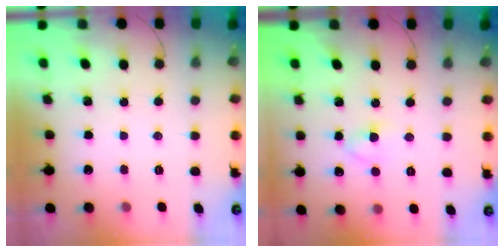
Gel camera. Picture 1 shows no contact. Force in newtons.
{"total": 2.5, "press": 2.3, "slide": 1.1}